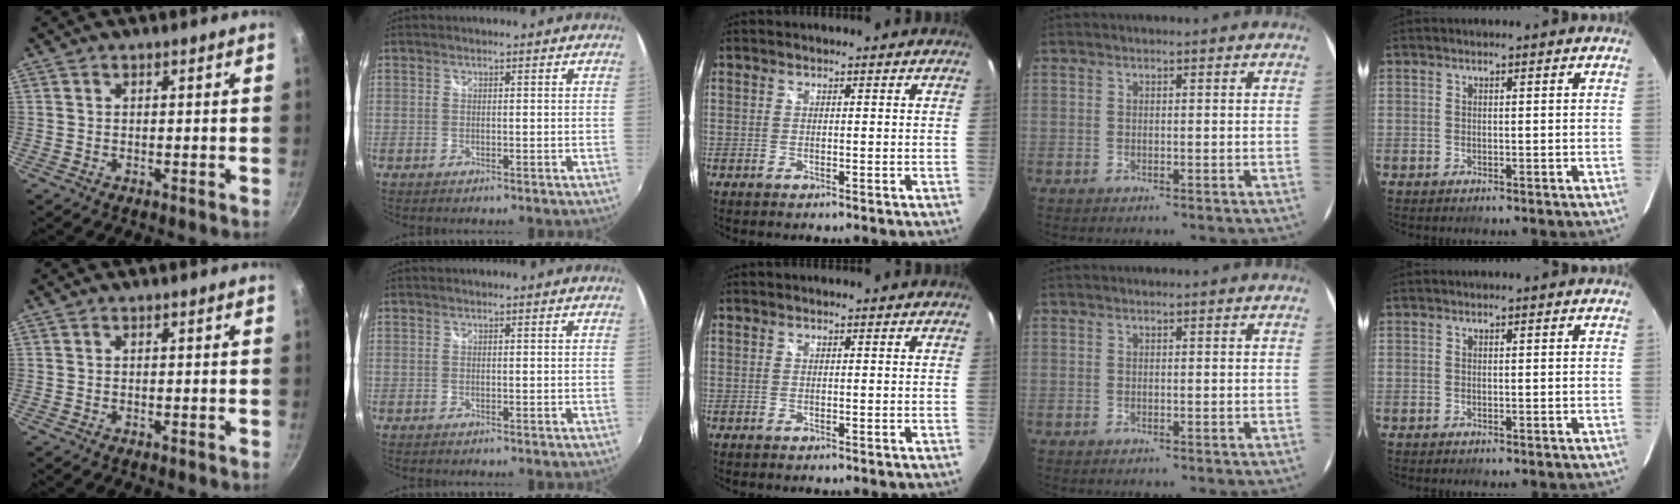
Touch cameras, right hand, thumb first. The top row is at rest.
{}